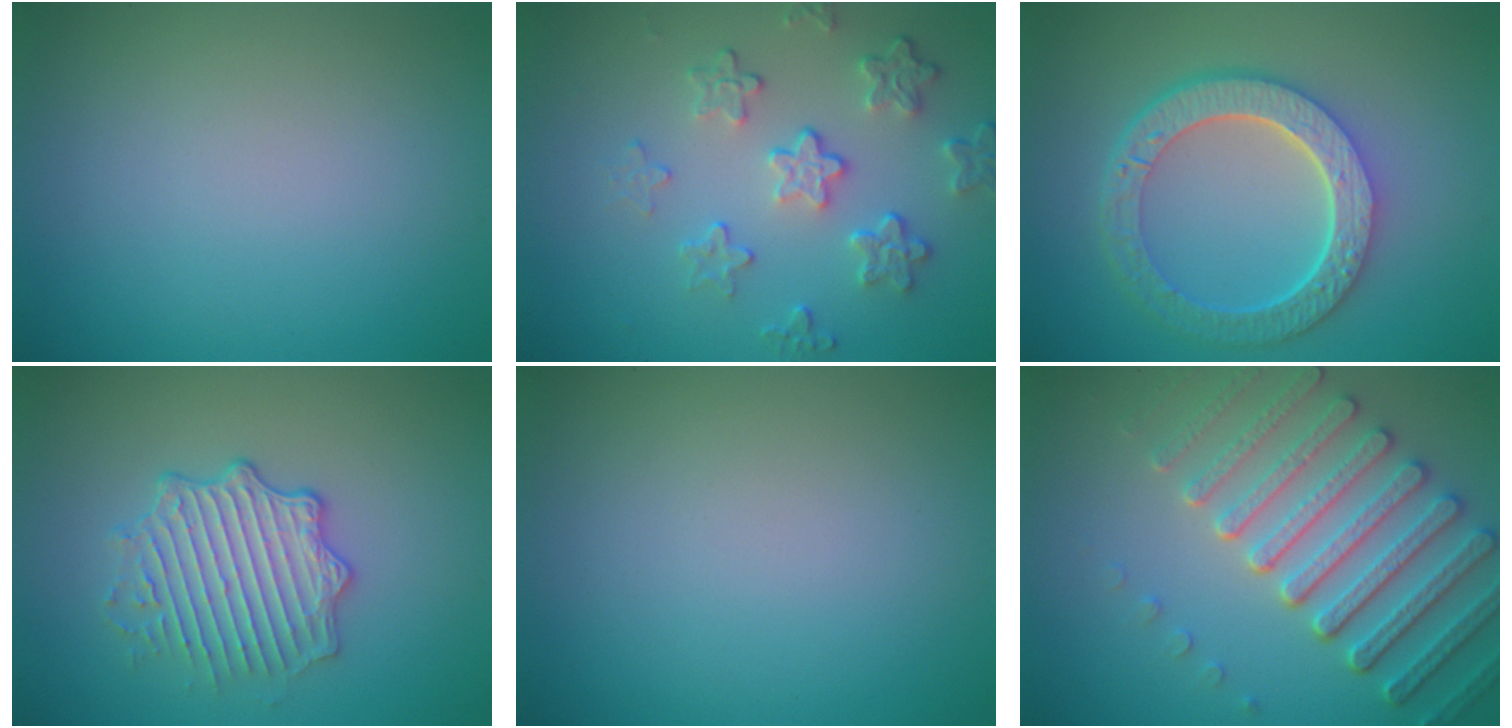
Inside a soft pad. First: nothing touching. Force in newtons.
{"total": 4.4, "press": 3.3, "slide": 3.0}
{"total": 6.6, "press": 4.9, "slide": 4.4}
{"total": 4.2, "press": 3.8, "slide": 1.8}
{"total": 0.0}
{"total": 6.1, "press": 5.4, "slide": 2.8}